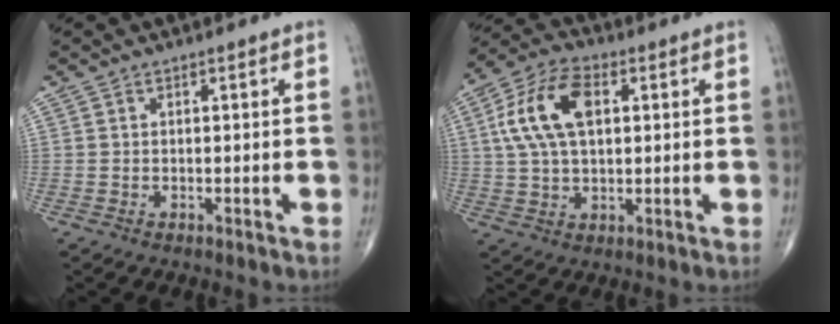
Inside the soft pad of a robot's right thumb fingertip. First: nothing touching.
{"total": 13.1, "force": [2.9, 7.4, 10.4], "torque": [-0.201, 0.017, 0.051]}